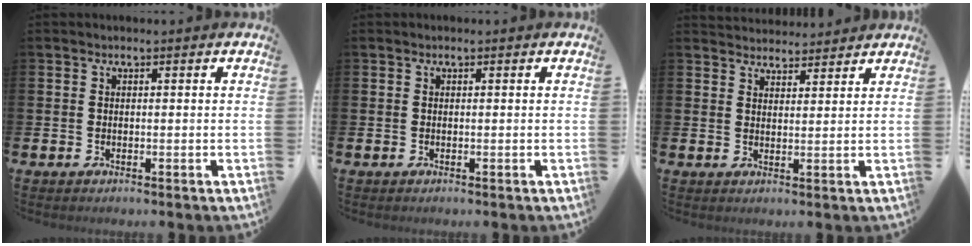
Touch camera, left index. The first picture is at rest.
{"total": 0.0}
{"total": 3.5, "force": [3.4, 0.8, -0.4], "torque": [0.000, -0.016, 0.062]}